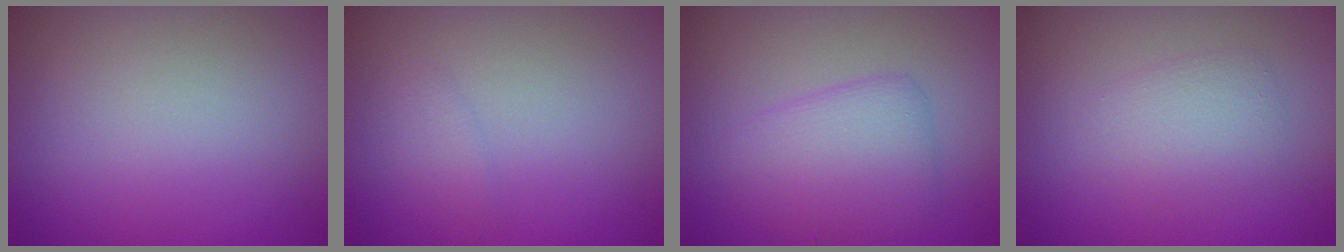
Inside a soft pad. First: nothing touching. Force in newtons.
{"total": 0.9, "press": 0.9, "slide": 0.1}
{"total": 3.7, "press": 3.7, "slide": 0.1}
{"total": 2.4, "press": 2.4, "slide": 0.1}